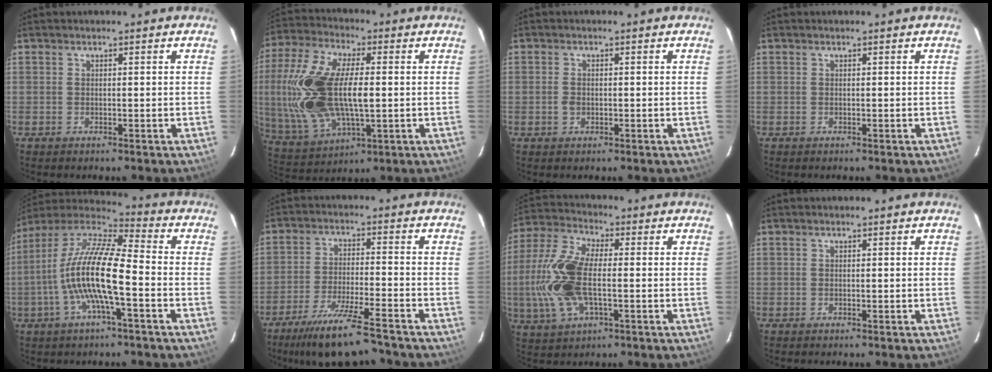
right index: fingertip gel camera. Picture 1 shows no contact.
{"total": 22.9, "force": [0.4, 11.2, 19.9], "torque": [-0.436, 0.005, 0.018]}
{"total": 1.8, "force": [-0.4, 1.2, 1.2], "torque": [-0.026, 0.002, -0.008]}
{"total": 0.0}
{"total": 15.3, "force": [-3.8, 2.8, 14.6], "torque": [-0.268, -0.003, -0.076]}
{"total": 13.8, "force": [-11.5, 1.7, 7.5], "torque": [-0.160, -0.020, -0.190]}
{"total": 15.5, "force": [-1.8, 7.0, 13.6], "torque": [-0.307, 0.005, -0.040]}
{"total": 0.0}